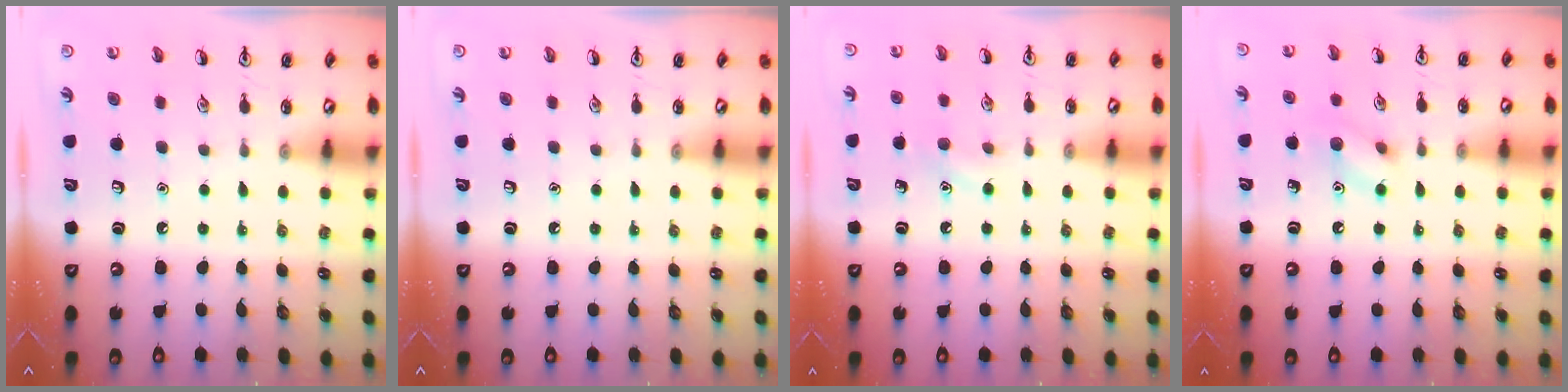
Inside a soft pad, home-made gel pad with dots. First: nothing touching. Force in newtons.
{"total": 0.0}
{"total": 6.0, "press": 5.7, "slide": 1.8}
{"total": 7.7, "press": 7.7, "slide": 0.6}